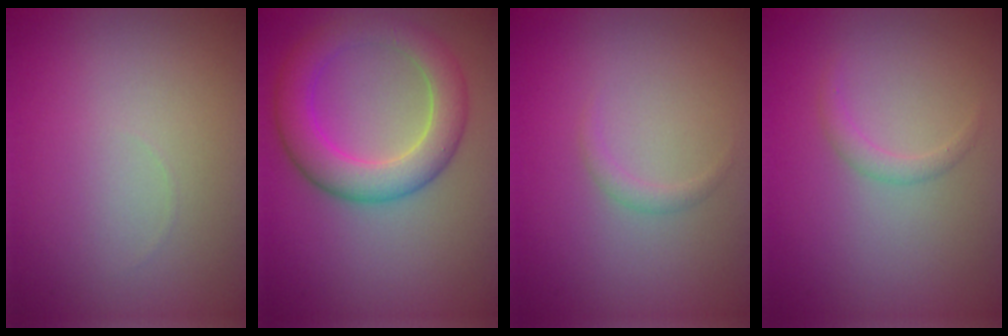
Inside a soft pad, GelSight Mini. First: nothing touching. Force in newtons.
{"total": 5.8, "press": 5.8, "slide": 0.1}
{"total": 0.9, "press": 0.9, "slide": 0.0}
{"total": 1.2, "press": 1.2, "slide": 0.0}